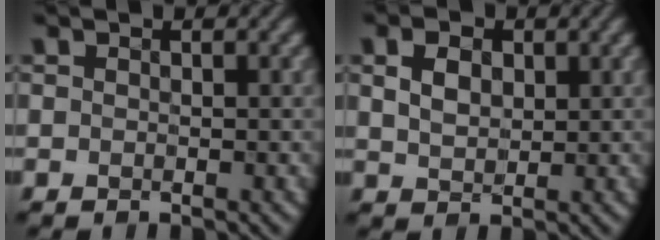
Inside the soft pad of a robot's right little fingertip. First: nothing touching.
{"total": 2.2, "force": [0.3, 1.6, 1.5], "torque": [-0.041, -0.001, 0.016]}